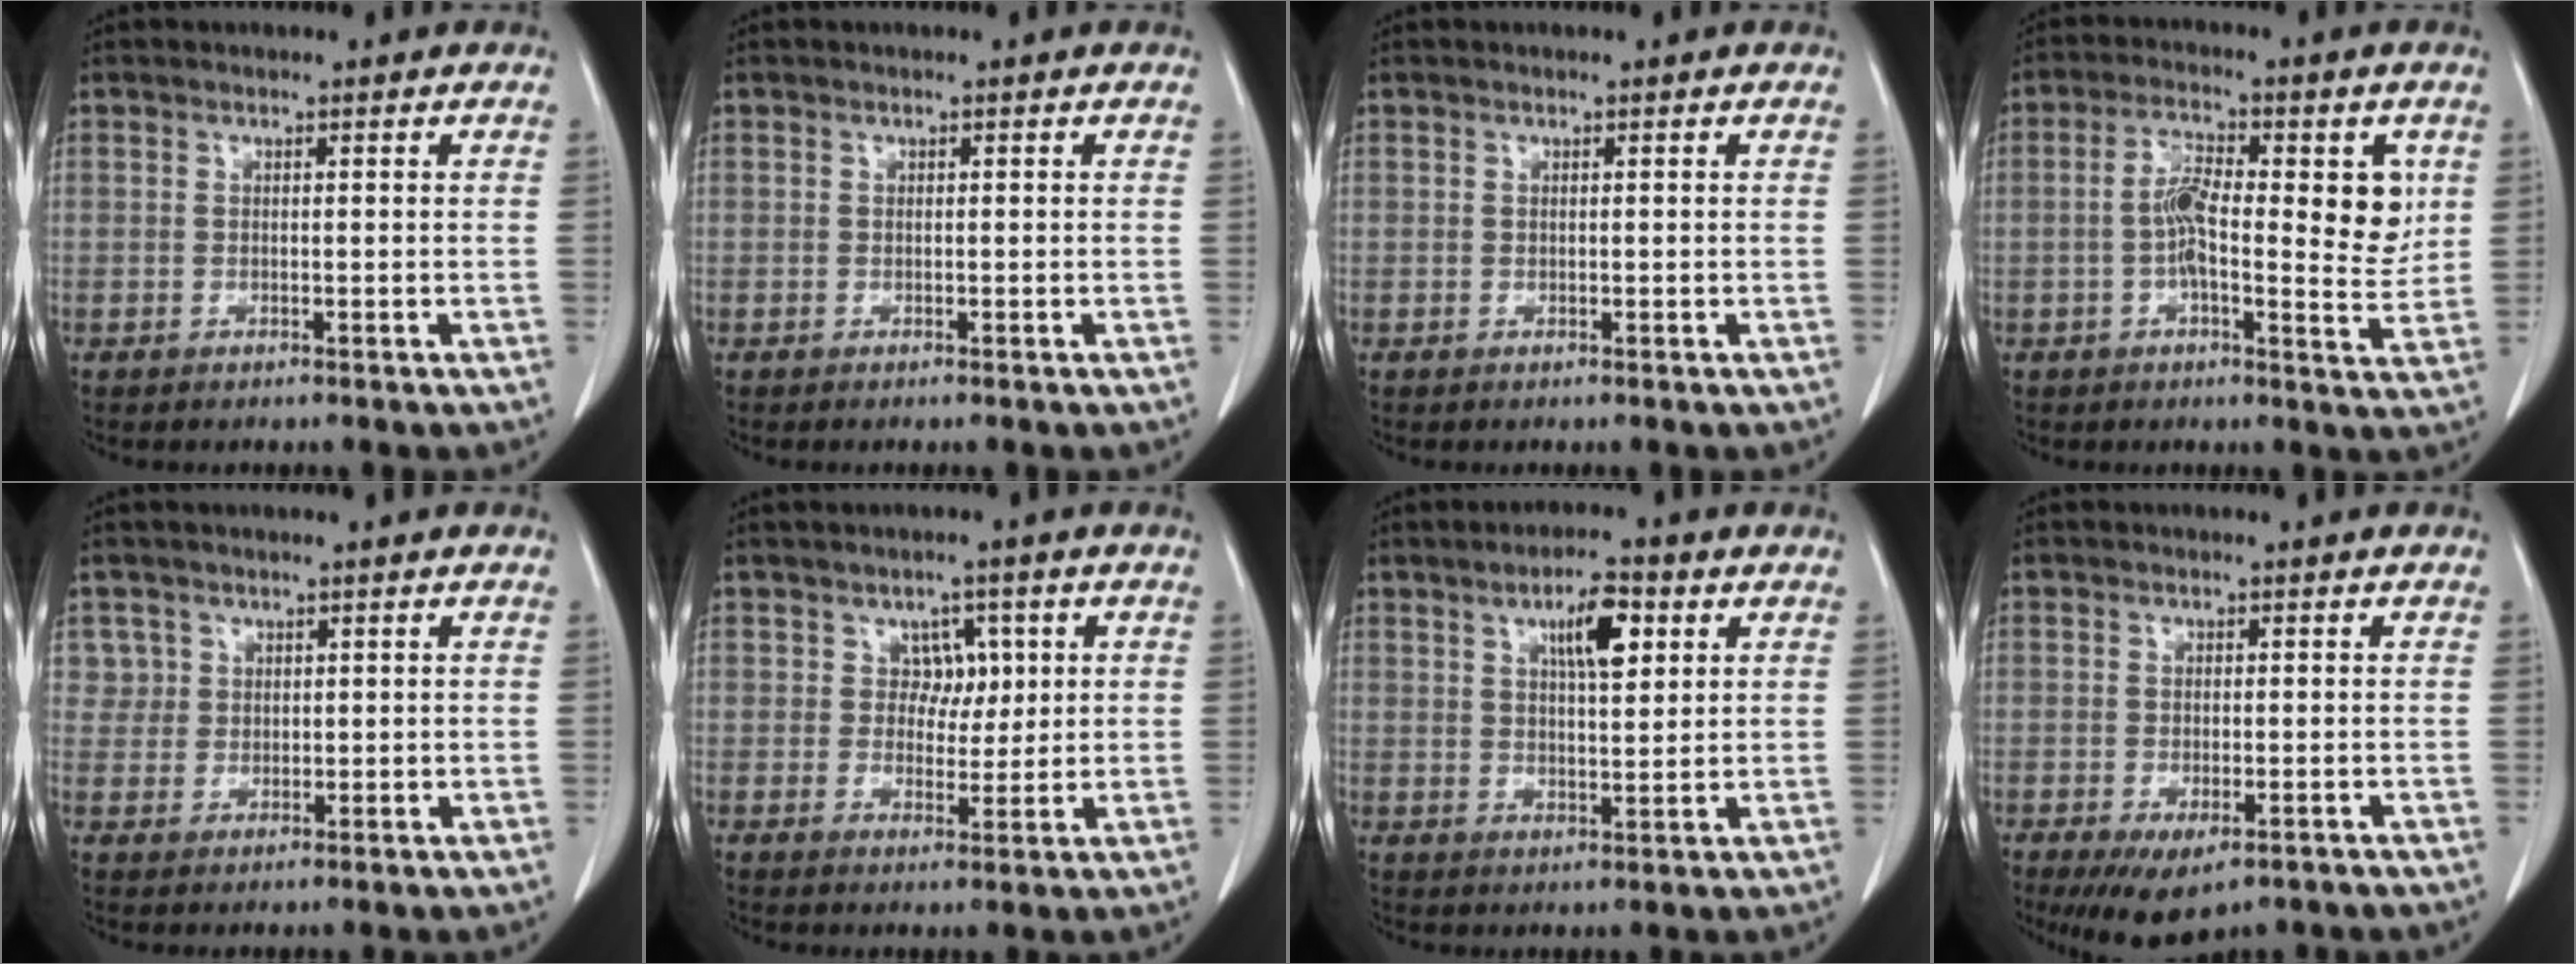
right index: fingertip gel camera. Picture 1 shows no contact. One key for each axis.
{"total": 0.0}
{"total": 0.0}
{"total": 10.8, "fx": 1.2, "fy": 3.4, "fz": 10.2, "tx": -0.160, "ty": 0.012, "tz": 0.012}
{"total": 3.0, "fx": 1.4, "fy": 2.7, "fz": -0.3, "tx": 0.024, "ty": 0.004, "tz": 0.019}
{"total": 3.7, "fx": 1.1, "fy": 2.9, "fz": 2.0, "tx": -0.016, "ty": 0.004, "tz": 0.016}
{"total": 6.7, "fx": 2.9, "fy": 1.8, "fz": 5.8, "tx": -0.098, "ty": 0.006, "tz": 0.047}
{"total": 7.0, "fx": -4.3, "fy": 2.7, "fz": 4.8, "tx": -0.075, "ty": -0.015, "tz": -0.064}